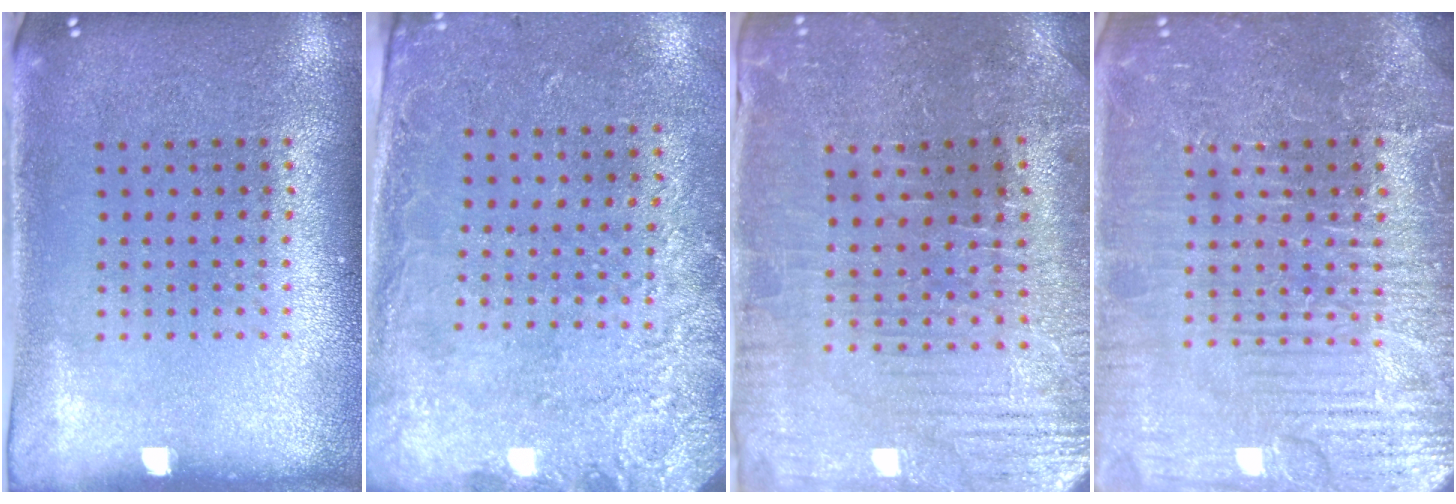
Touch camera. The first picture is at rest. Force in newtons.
{"total": 2.6, "press": 1.9, "slide": 1.8}
{"total": 1.6, "press": 1.6, "slide": 0.4}
{"total": 5.2, "press": 5.1, "slide": 0.6}